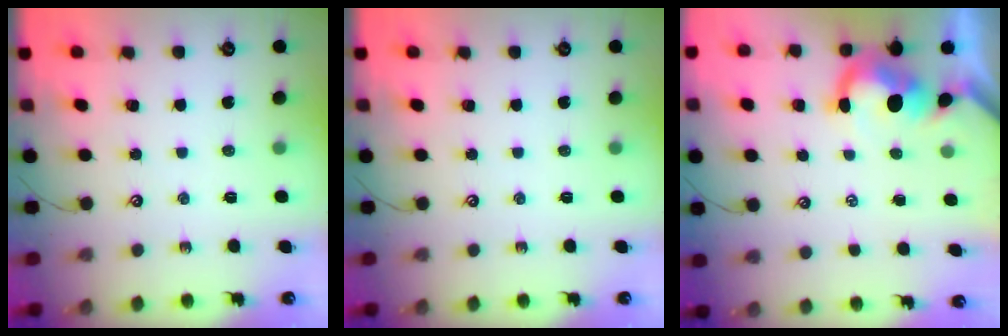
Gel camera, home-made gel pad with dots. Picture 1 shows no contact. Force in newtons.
{"total": 0.0}
{"total": 2.8, "press": 2.6, "slide": 0.9}